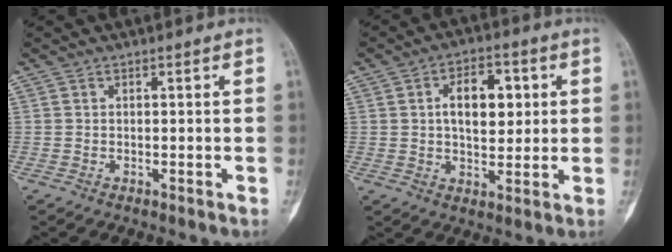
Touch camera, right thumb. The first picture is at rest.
{"total": 9.9, "force": [2.1, 5.7, 7.8], "torque": [-0.088, -0.001, 0.032]}